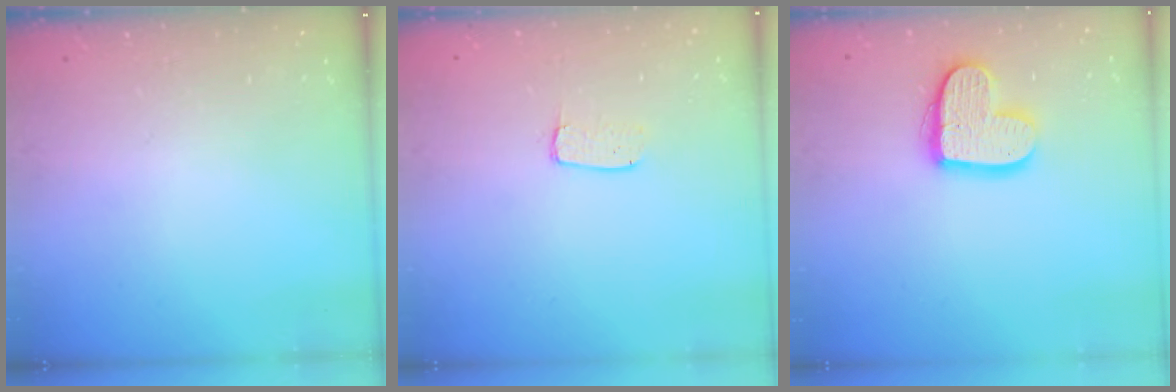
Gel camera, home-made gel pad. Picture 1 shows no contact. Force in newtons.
{"total": 3.7, "press": 3.7, "slide": 0.3}
{"total": 13.2, "press": 13.1, "slide": 0.7}